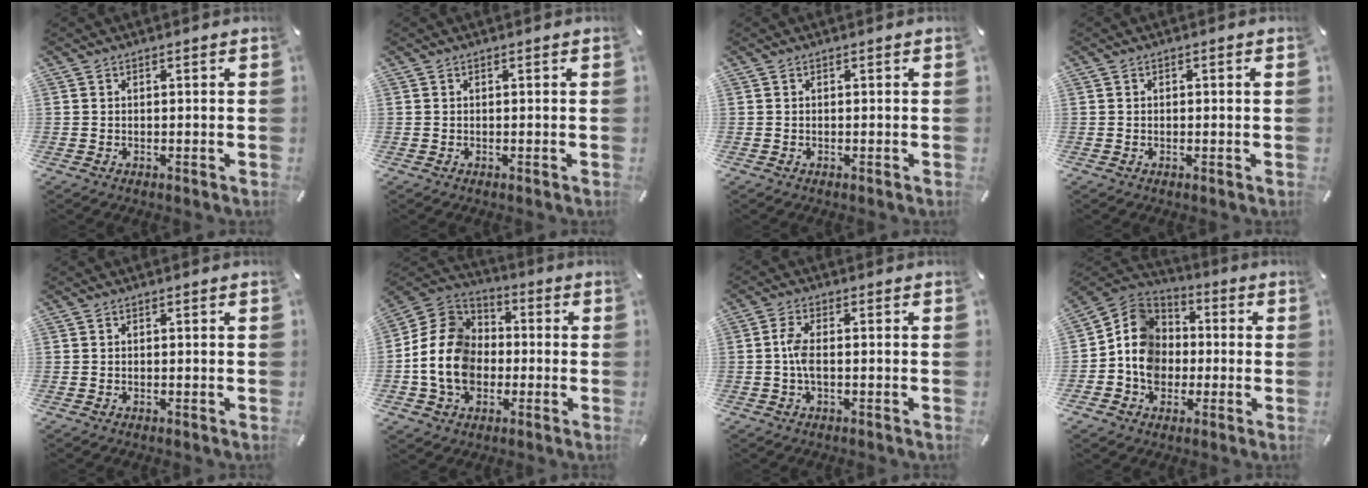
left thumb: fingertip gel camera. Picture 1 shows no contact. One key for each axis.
{"total": 0.0}
{"total": 0.0}
{"total": 0.6, "fx": 0.0, "fy": 0.2, "fz": 0.5, "tx": -0.011, "ty": 0.000, "tz": 0.000}
{"total": 0.0}
{"total": 14.5, "fx": -3.2, "fy": 12.3, "fz": 7.0, "tx": -0.180, "ty": 0.026, "tz": -0.062}
{"total": 4.2, "fx": -0.5, "fy": 1.5, "fz": 3.9, "tx": -0.086, "ty": -0.001, "tz": -0.013}
{"total": 11.6, "fx": -2.2, "fy": 10.4, "fz": 4.4, "tx": -0.112, "ty": 0.027, "tz": -0.040}